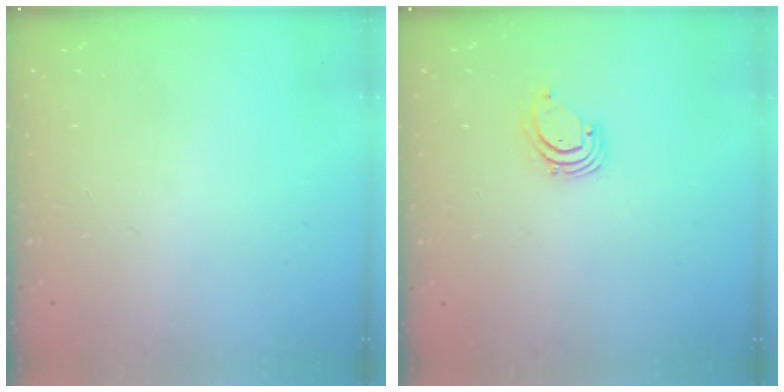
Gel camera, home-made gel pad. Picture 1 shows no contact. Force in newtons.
{"total": 1.4, "press": 1.4, "slide": 0.1}